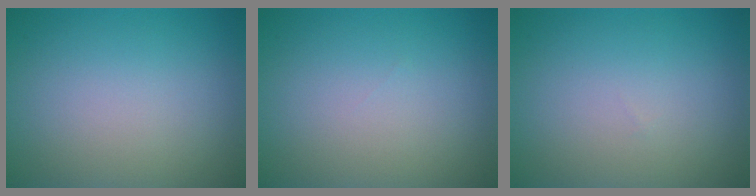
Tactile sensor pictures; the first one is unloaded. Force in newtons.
{"total": 0.0}
{"total": 0.0}